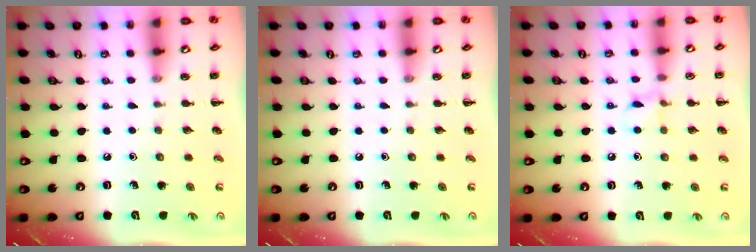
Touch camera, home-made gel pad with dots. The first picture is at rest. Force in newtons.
{"total": 0.0}
{"total": 6.0, "press": 5.7, "slide": 2.0}